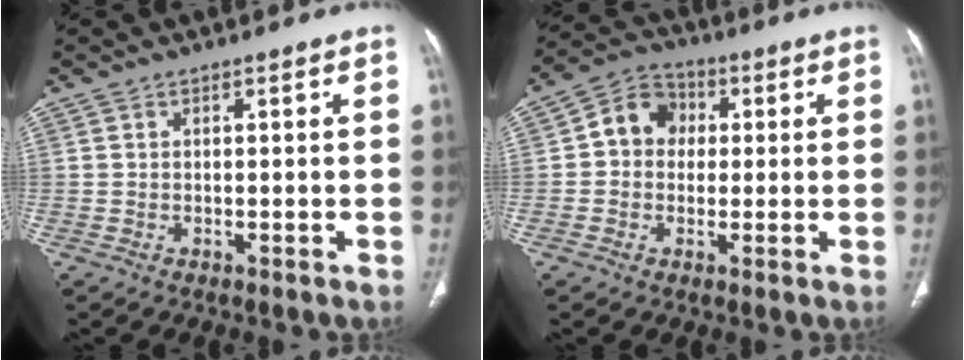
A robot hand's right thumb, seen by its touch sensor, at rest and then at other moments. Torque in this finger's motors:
{"motor_torque": [0.36, 1.60, 0.54, -0.48, 0.02]}